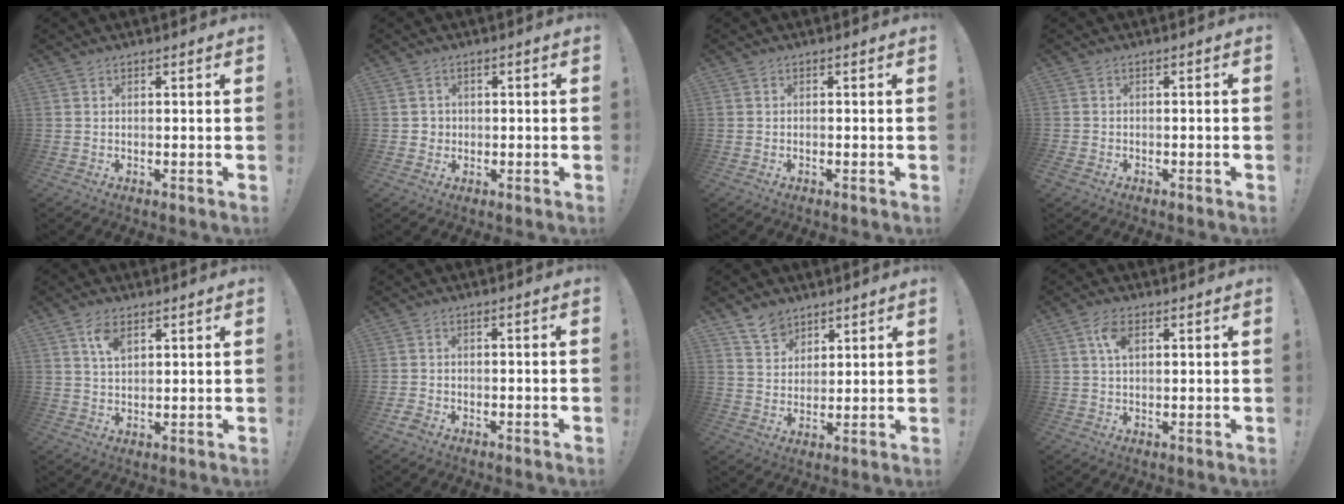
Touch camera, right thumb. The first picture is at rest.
{"total": 2.4, "force": [-0.3, 2.3, 0.6], "torque": [-0.006, 0.002, -0.006]}
{"total": 0.7, "force": [-0.7, 0.0, 0.2], "torque": [-0.003, -0.001, -0.011]}
{"total": 2.0, "force": [-1.7, 0.6, 0.7], "torque": [-0.016, 0.003, -0.032]}
{"total": 5.3, "force": [2.7, 2.7, 3.6], "torque": [-0.061, -0.007, 0.047]}
{"total": 3.0, "force": [-2.6, 1.0, 1.3], "torque": [-0.030, 0.004, -0.048]}
{"total": 6.7, "force": [5.2, 4.0, 1.2], "torque": [-0.022, -0.032, 0.100]}
{"total": 4.9, "force": [1.6, 2.6, 3.8], "torque": [-0.072, 0.003, 0.027]}